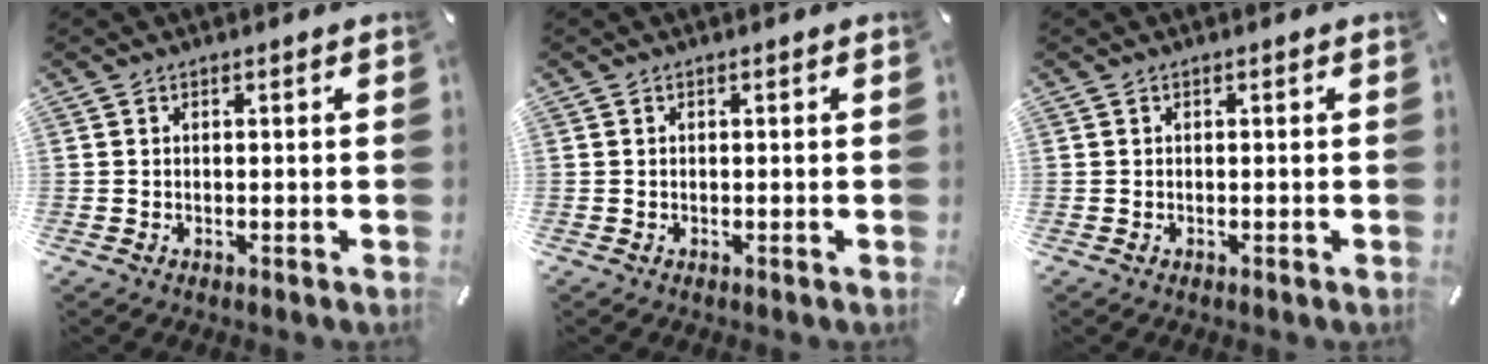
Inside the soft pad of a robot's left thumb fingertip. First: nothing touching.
{"total": 0.0}
{"total": 0.0}